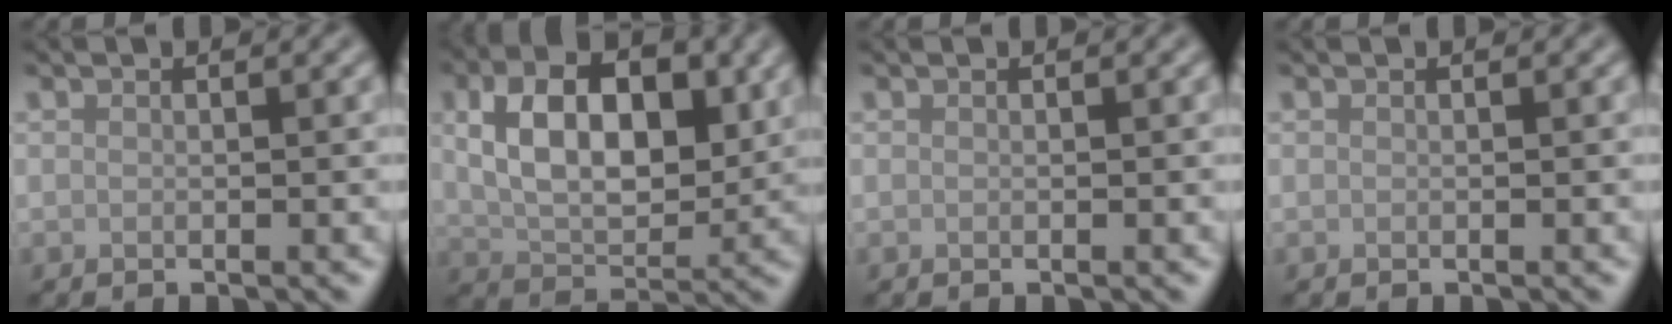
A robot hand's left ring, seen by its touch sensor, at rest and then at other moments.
{"total": 8.4, "force": [1.8, 4.9, 6.6], "torque": [-0.109, 0.007, 0.032]}
{"total": 0.0}
{"total": 0.0}